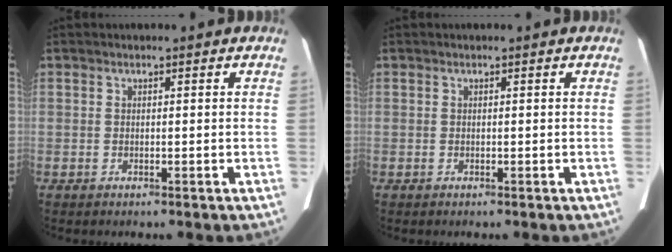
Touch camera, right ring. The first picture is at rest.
{"total": 0.0}